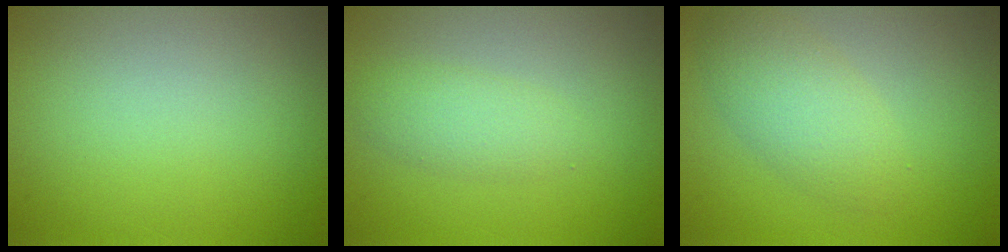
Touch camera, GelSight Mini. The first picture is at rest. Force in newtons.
{"total": 2.1, "press": 2.1, "slide": 0.1}
{"total": 3.5, "press": 3.5, "slide": 0.1}